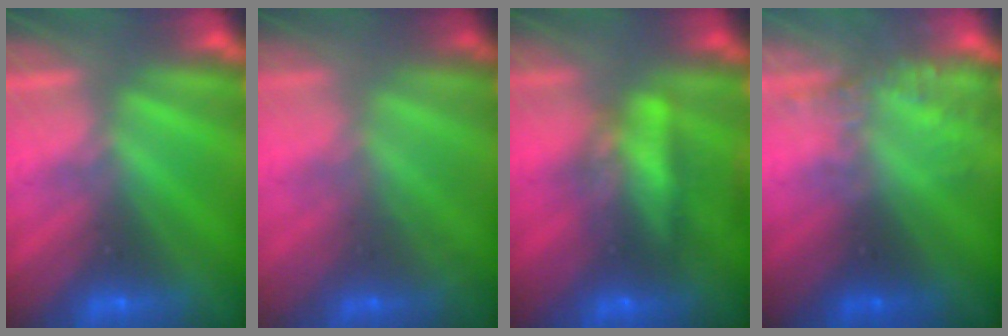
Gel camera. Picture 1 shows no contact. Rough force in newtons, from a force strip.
{"total": 1.7}
{"total": 7.1}
{"total": 2.2}